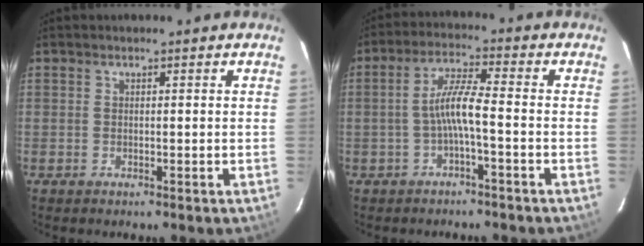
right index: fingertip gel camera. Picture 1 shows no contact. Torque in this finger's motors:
{"motor_torque": [1.04, -0.27, 0.60, 0.15]}